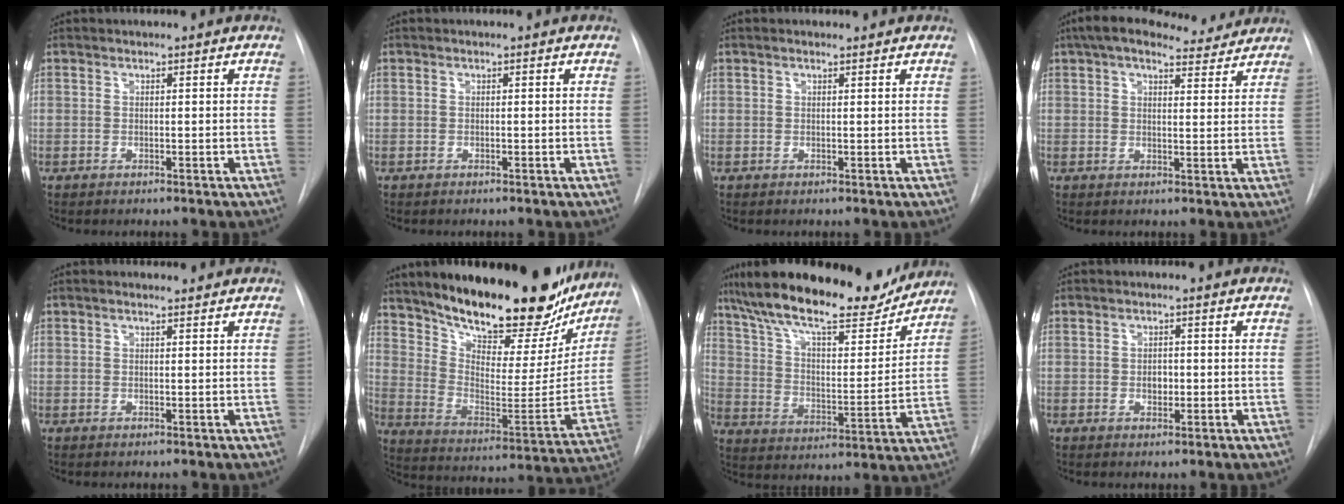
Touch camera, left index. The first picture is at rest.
{"total": 0.0}
{"total": 1.2, "force": [1.1, 0.2, 0.5], "torque": [-0.012, 0.014, 0.019]}
{"total": 12.7, "force": [11.1, 3.2, 5.3], "torque": [-0.077, 0.032, 0.151]}
{"total": 1.8, "force": [1.6, 0.4, 0.7], "torque": [-0.014, 0.016, 0.026]}
{"total": 28.9, "force": [23.5, 8.8, 14.4], "torque": [-0.232, -0.036, 0.330]}
{"total": 22.7, "force": [19.0, 5.2, 11.1], "torque": [-0.194, 0.007, 0.292]}
{"total": 1.6, "force": [-0.1, 1.2, 1.1], "torque": [-0.016, 0.002, 0.000]}